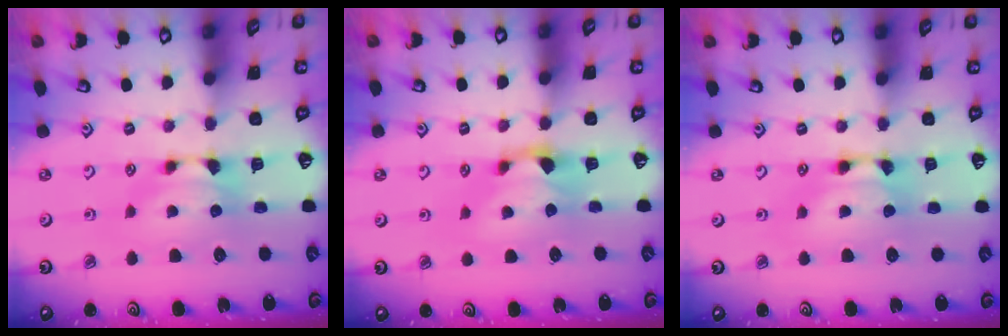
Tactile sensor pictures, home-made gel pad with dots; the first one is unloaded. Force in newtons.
{"total": 1.3, "press": 0.4, "slide": 1.2}
{"total": 1.6, "press": 1.4, "slide": 0.6}